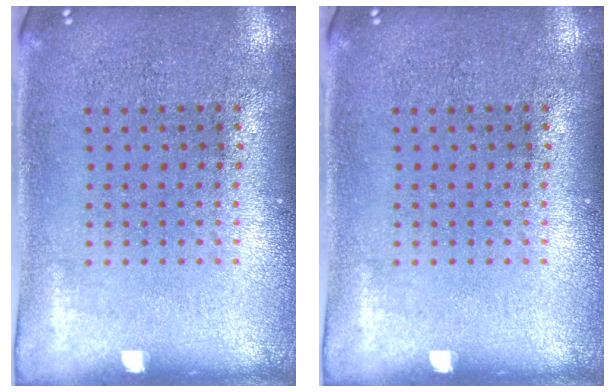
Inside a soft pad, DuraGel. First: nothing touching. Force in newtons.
{"total": 0.0}